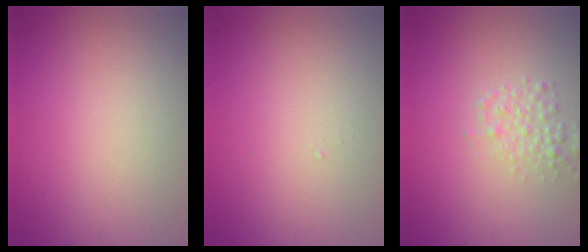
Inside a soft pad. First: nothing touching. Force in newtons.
{"total": 0.0}
{"total": 2.1, "press": 2.1, "slide": 0.0}